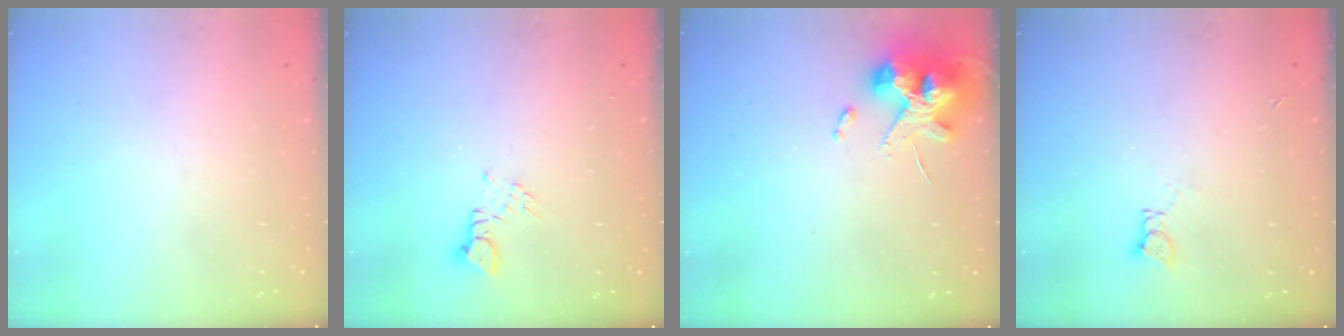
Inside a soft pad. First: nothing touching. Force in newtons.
{"total": 2.4, "press": 2.3, "slide": 0.3}
{"total": 13.6, "press": 13.4, "slide": 2.1}
{"total": 1.8, "press": 1.7, "slide": 0.3}